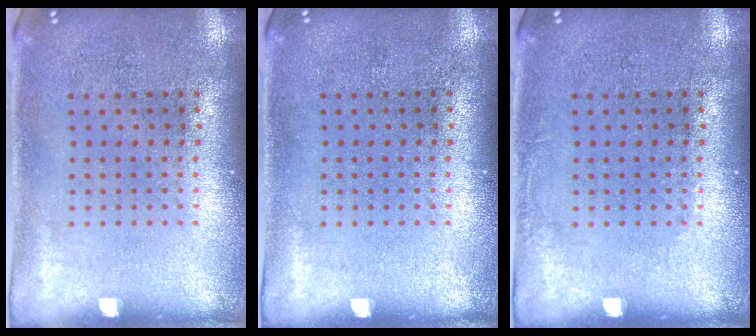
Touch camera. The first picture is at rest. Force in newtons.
{"total": 0.0}
{"total": 0.7, "press": 0.7, "slide": 0.1}